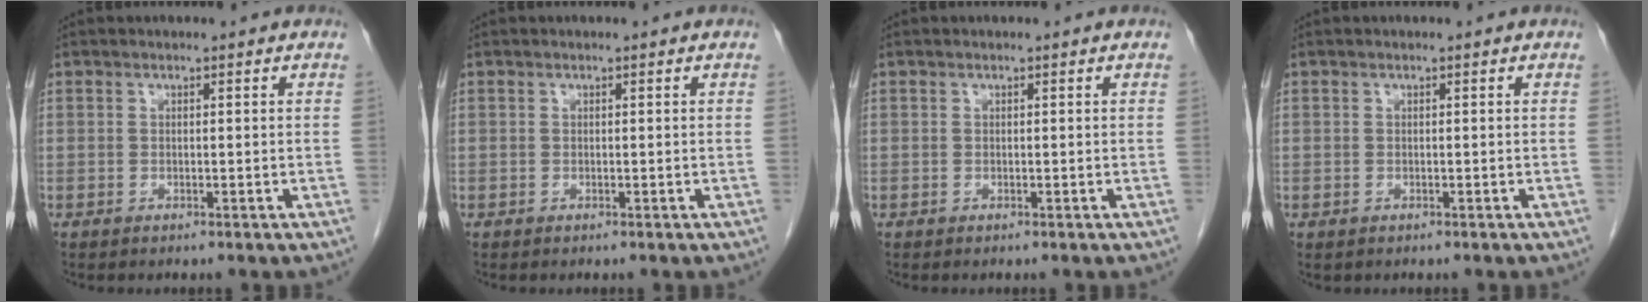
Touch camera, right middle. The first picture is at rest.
{"total": 0.0}
{"total": 0.0}
{"total": 0.0}